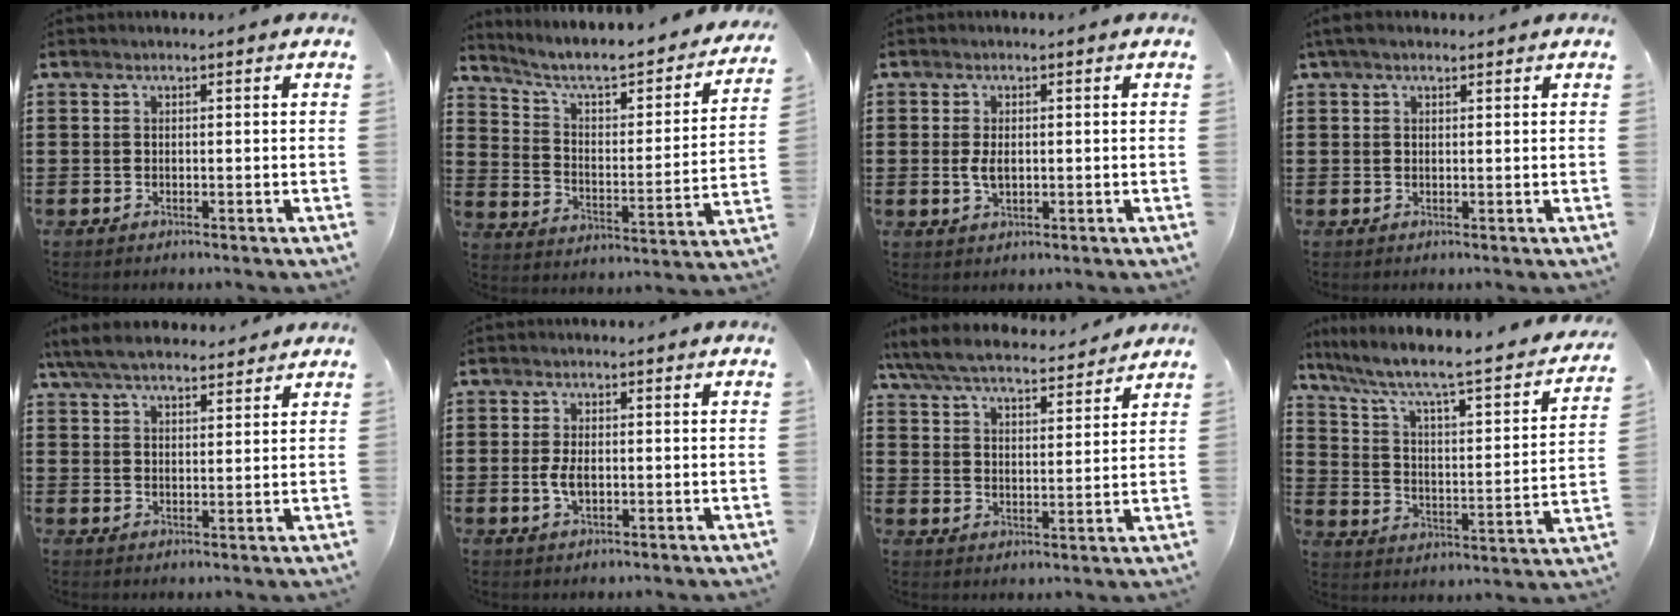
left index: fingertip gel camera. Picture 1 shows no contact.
{"total": 5.3, "force": [4.3, 1.3, 2.8], "torque": [-0.077, -0.039, 0.065]}
{"total": 2.8, "force": [0.0, 1.4, 2.4], "torque": [-0.055, 0.001, -0.002]}
{"total": 1.8, "force": [1.0, 0.6, 1.3], "torque": [-0.027, 0.004, 0.019]}
{"total": 6.0, "force": [5.3, 1.3, 2.4], "torque": [-0.062, -0.009, 0.100]}
{"total": 3.4, "force": [-0.3, 1.7, 2.9], "torque": [-0.063, 0.000, -0.008]}
{"total": 6.7, "force": [6.2, 0.7, 2.2], "torque": [-0.069, -0.036, 0.108]}
{"total": 5.3, "force": [3.2, 1.0, 4.0], "torque": [-0.095, -0.033, 0.041]}